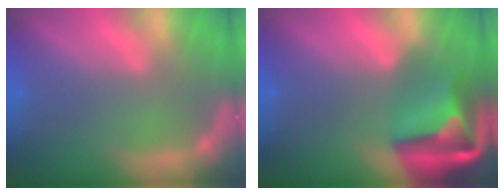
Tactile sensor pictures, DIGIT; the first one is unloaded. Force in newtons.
{"total": 10.1}